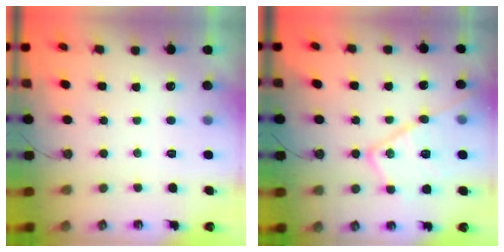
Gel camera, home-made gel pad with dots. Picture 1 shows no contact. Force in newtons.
{"total": 17.6, "press": 17.5, "slide": 1.5}